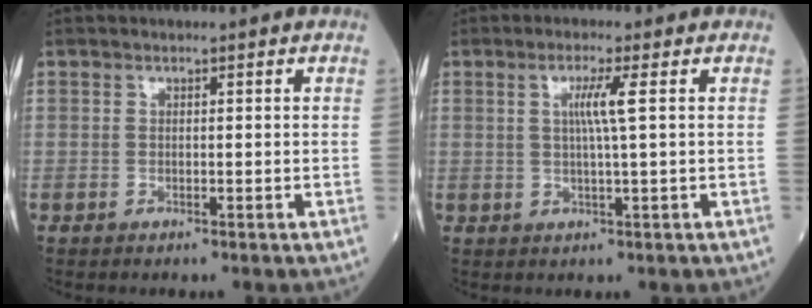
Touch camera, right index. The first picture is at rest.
{"total": 3.7, "force": [0.8, -0.7, 3.6], "torque": [-0.070, 0.000, 0.014]}